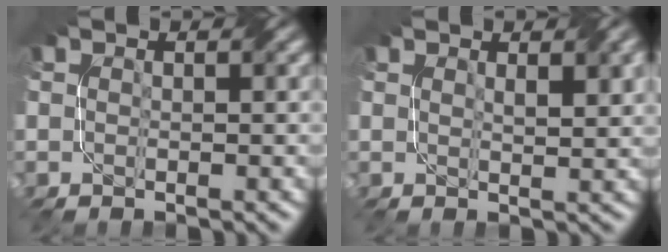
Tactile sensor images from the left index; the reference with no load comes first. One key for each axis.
{"total": 2.8, "fx": 1.4, "fy": 0.7, "fz": 2.3, "tx": -0.028, "ty": 0.000, "tz": 0.024}